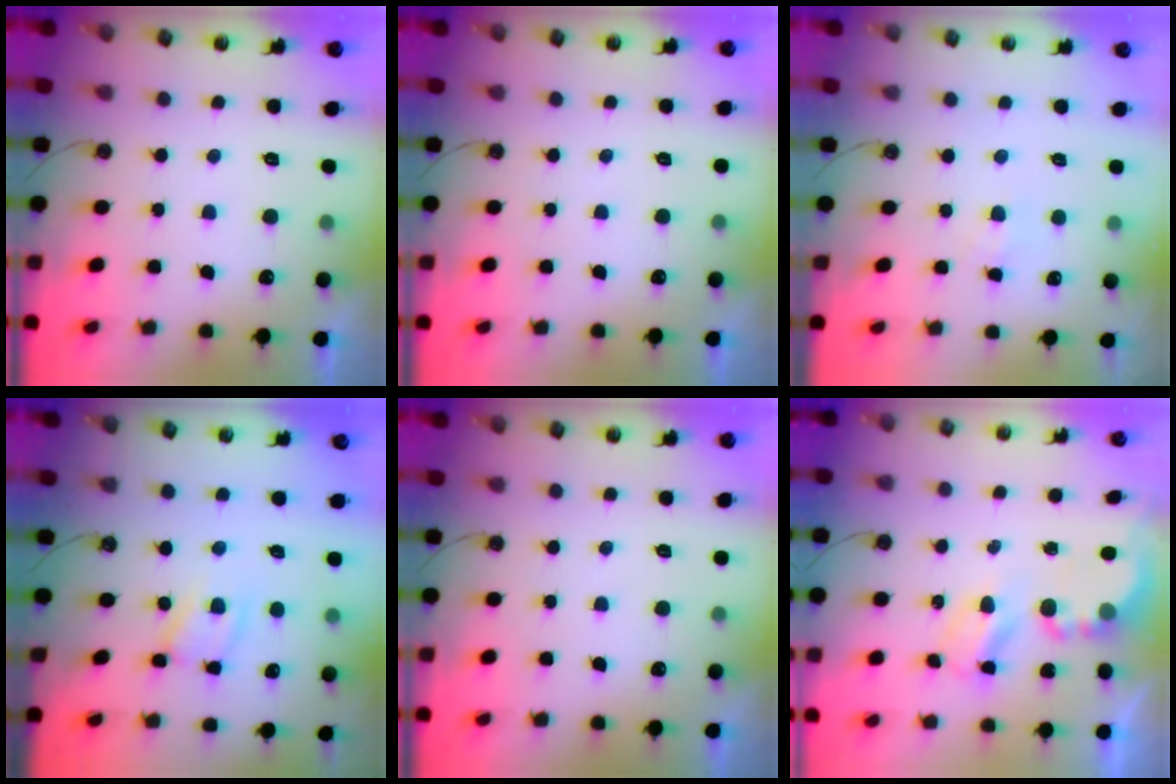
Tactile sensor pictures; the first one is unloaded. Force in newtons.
{"total": 0.0}
{"total": 4.2, "press": 4.2, "slide": 0.6}
{"total": 2.7, "press": 2.7, "slide": 0.1}
{"total": 0.0}
{"total": 5.2, "press": 5.2, "slide": 0.2}